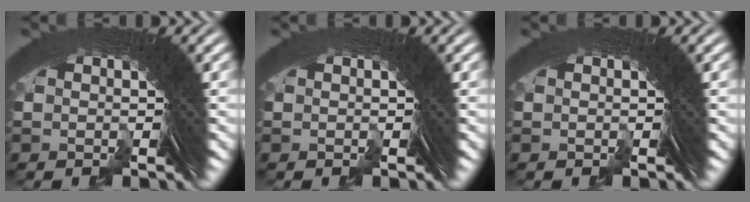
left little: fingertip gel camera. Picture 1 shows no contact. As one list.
[{"total": 0.0}, {"total": 0.0}]